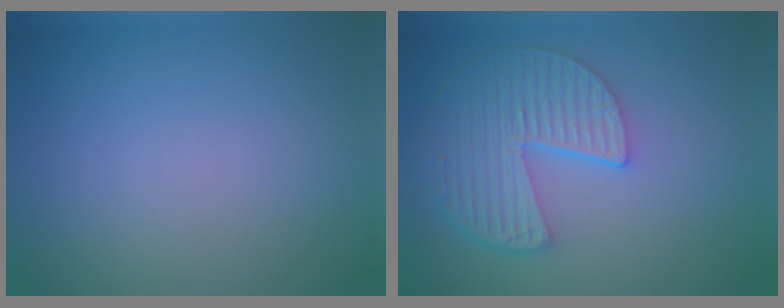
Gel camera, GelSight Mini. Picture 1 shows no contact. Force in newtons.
{"total": 6.2, "press": 4.8, "slide": 3.9}